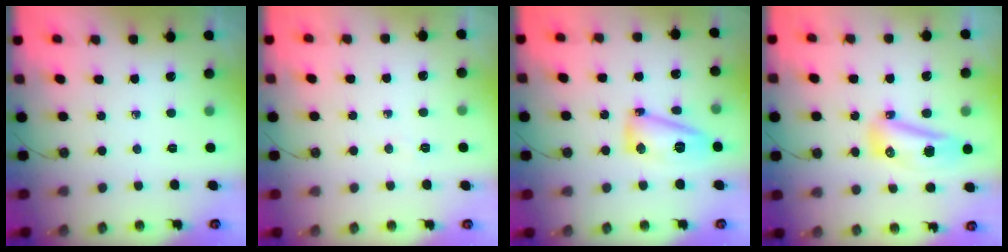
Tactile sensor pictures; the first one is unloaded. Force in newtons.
{"total": 3.2, "press": 3.0, "slide": 1.0}
{"total": 11.4, "press": 11.1, "slide": 2.3}
{"total": 13.5, "press": 11.5, "slide": 7.0}